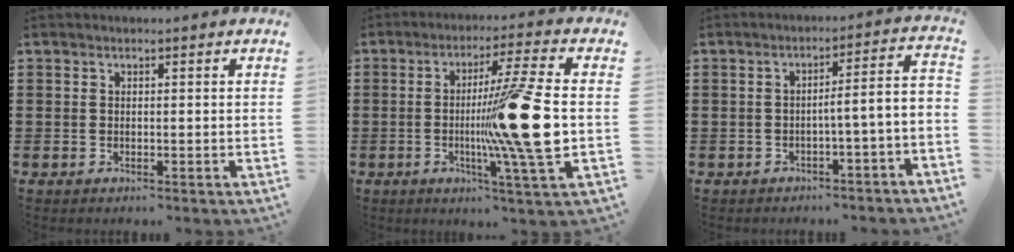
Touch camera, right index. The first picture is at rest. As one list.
[{"total": 15.4, "force": [-1.1, 0.3, 15.4], "torque": [-0.239, -0.022, -0.032]}, {"total": 3.6, "force": [-2.1, -0.4, 2.8], "torque": [-0.055, -0.016, -0.049]}]